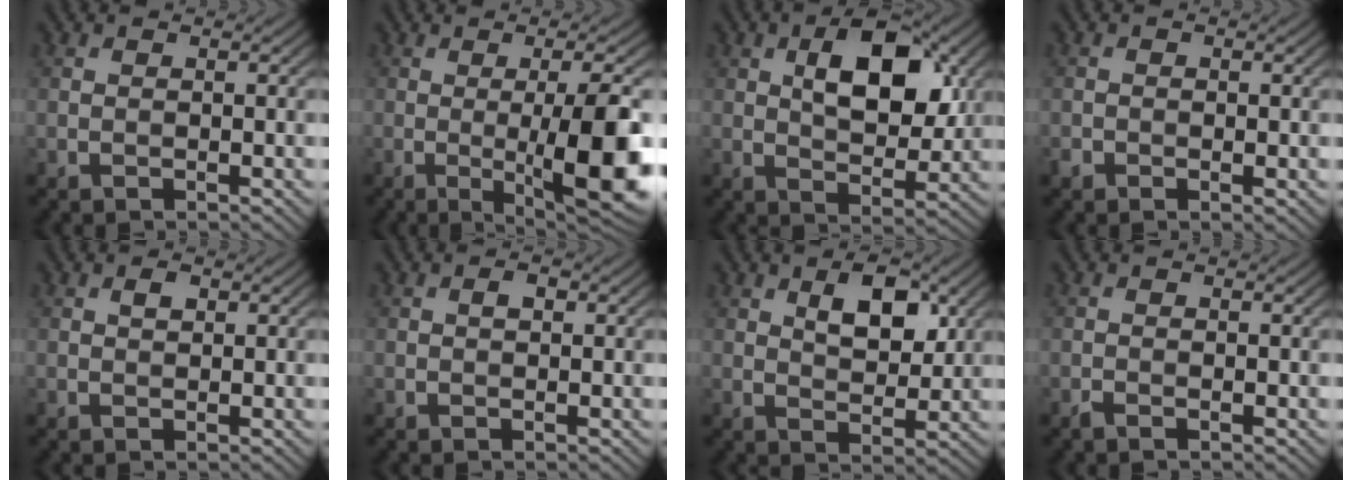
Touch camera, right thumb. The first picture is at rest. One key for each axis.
{"total": 11.6, "fx": -1.6, "fy": 2.6, "fz": 11.2, "tx": -0.144, "ty": 0.006, "tz": -0.025}
{"total": 9.8, "fx": 2.7, "fy": 5.2, "fz": 7.9, "tx": -0.125, "ty": 0.005, "tz": 0.043}
{"total": 1.2, "fx": -0.6, "fy": 0.7, "fz": 0.8, "tx": -0.017, "ty": -0.004, "tz": -0.011}
{"total": 1.0, "fx": 0.4, "fy": 0.6, "fz": 0.7, "tx": -0.014, "ty": 0.000, "tz": 0.008}
{"total": 1.0, "fx": 0.2, "fy": 0.6, "fz": 0.8, "tx": -0.012, "ty": 0.003, "tz": 0.001}
{"total": 6.0, "fx": 2.5, "fy": 3.1, "fz": 4.6, "tx": -0.077, "ty": -0.004, "tz": 0.041}
{"total": 0.6, "fx": -0.5, "fy": 0.0, "fz": 0.4, "tx": -0.010, "ty": 0.002, "tz": -0.011}